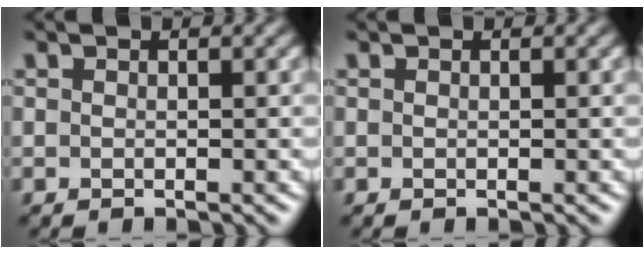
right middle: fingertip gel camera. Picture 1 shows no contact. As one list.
[{"total": 0.0}]